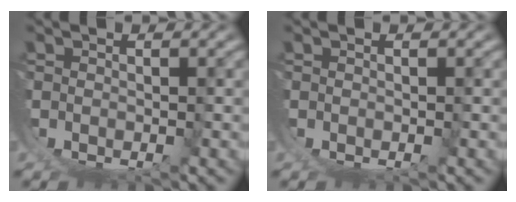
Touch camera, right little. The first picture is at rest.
{"total": 0.0}